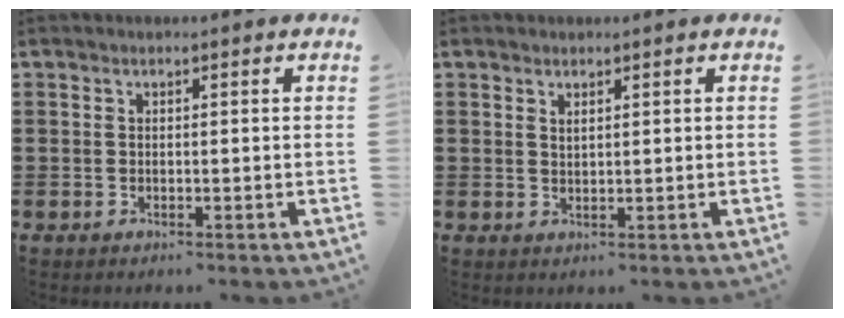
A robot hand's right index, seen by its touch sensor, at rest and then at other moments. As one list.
[{"total": 1.0, "force": [0.9, 0.3, 0.4], "torque": [-0.009, 0.002, 0.017]}]